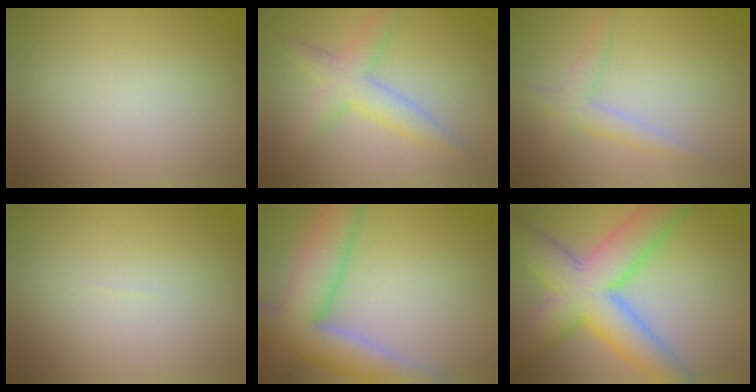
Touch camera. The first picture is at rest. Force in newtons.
{"total": 3.3, "press": 3.3, "slide": 0.1}
{"total": 2.1, "press": 2.1, "slide": 0.1}
{"total": 0.0}
{"total": 9.0, "press": 9.0, "slide": 0.6}
{"total": 9.9, "press": 9.9, "slide": 0.4}